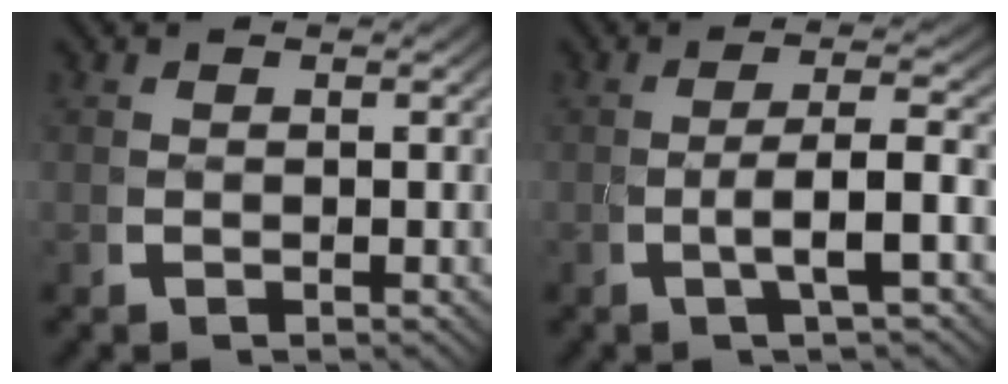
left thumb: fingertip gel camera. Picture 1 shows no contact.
{"total": 4.3, "force": [-0.5, 1.0, 4.2], "torque": [-0.084, -0.006, -0.005]}